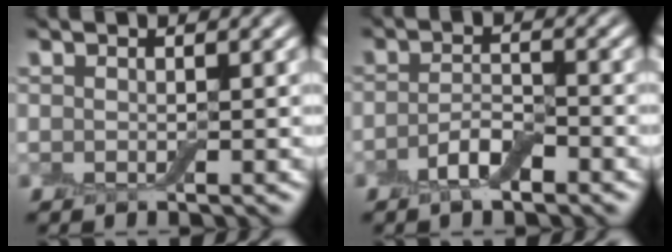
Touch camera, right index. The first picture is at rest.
{"total": 2.9, "force": [-1.6, 1.2, 2.1], "torque": [-0.041, 0.006, -0.034]}